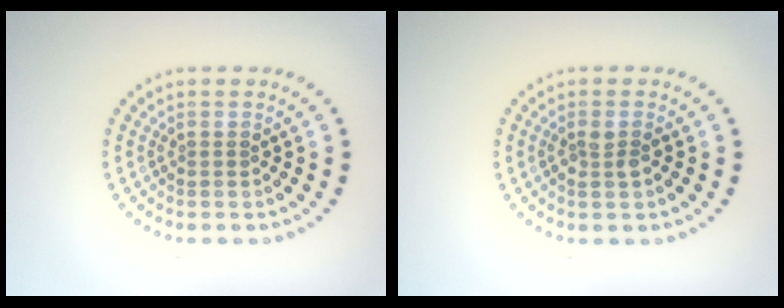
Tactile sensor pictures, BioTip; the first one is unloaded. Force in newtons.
{"total": 1.3, "press": 1.2, "slide": 0.4}